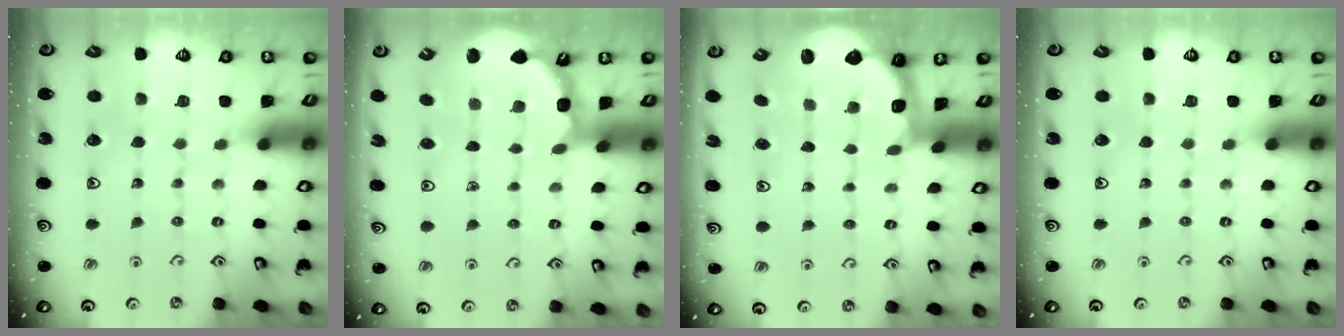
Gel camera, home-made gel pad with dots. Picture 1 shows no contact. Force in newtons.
{"total": 2.8, "press": 2.8, "slide": 0.6}
{"total": 2.3, "press": 1.7, "slide": 1.5}
{"total": 0.0}